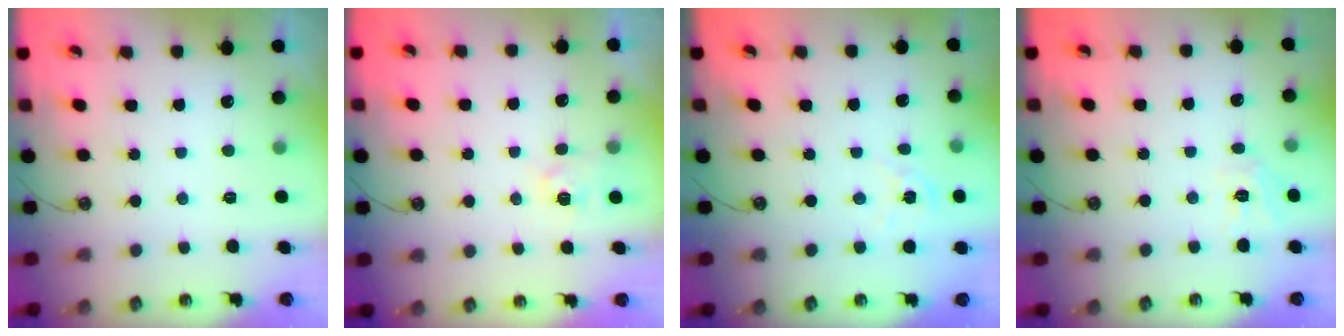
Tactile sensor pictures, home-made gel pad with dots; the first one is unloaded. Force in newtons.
{"total": 3.5, "press": 3.4, "slide": 0.4}
{"total": 2.9, "press": 2.9, "slide": 0.3}
{"total": 7.5, "press": 7.4, "slide": 0.5}